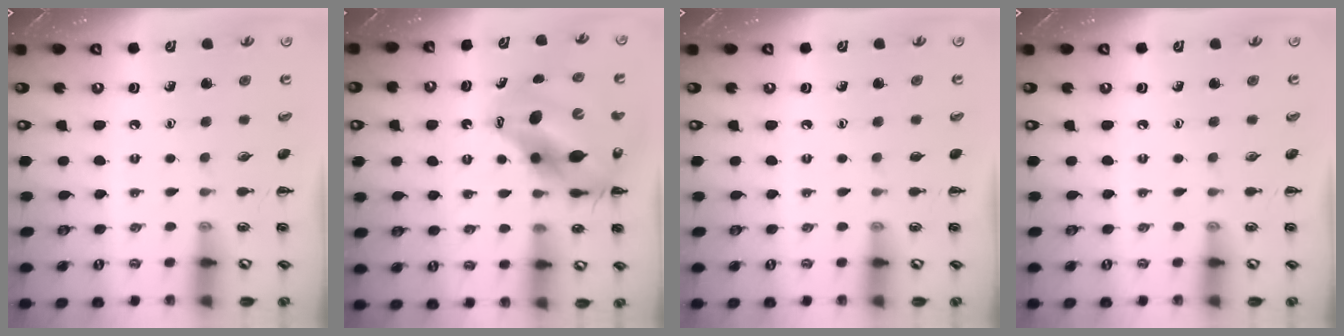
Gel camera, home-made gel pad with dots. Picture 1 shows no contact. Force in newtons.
{"total": 12.6, "press": 12.2, "slide": 3.0}
{"total": 0.0}
{"total": 0.0}